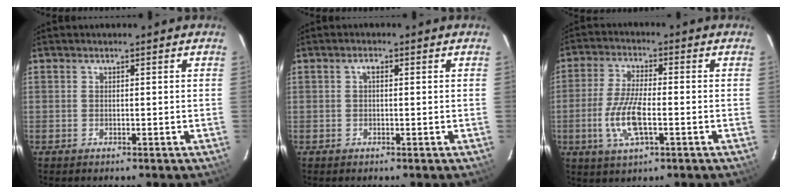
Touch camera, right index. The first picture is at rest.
{"total": 1.6, "force": [0.4, 0.8, 1.3], "torque": [-0.024, 0.008, 0.005]}
{"total": 9.2, "force": [-2.5, 2.8, 8.4], "torque": [-0.176, -0.003, -0.050]}